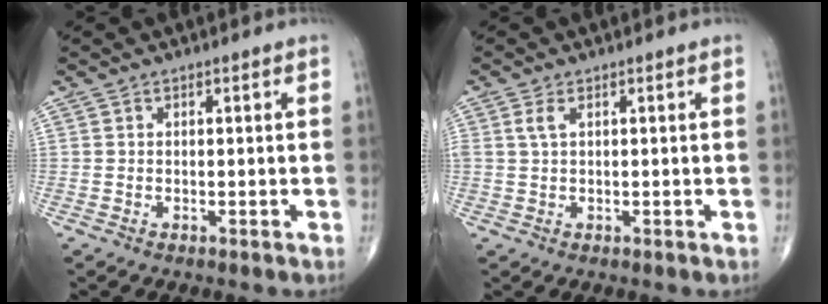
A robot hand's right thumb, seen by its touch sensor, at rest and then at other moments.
{"total": 2.0, "force": [0.8, 0.8, 1.6], "torque": [-0.041, 0.008, 0.020]}